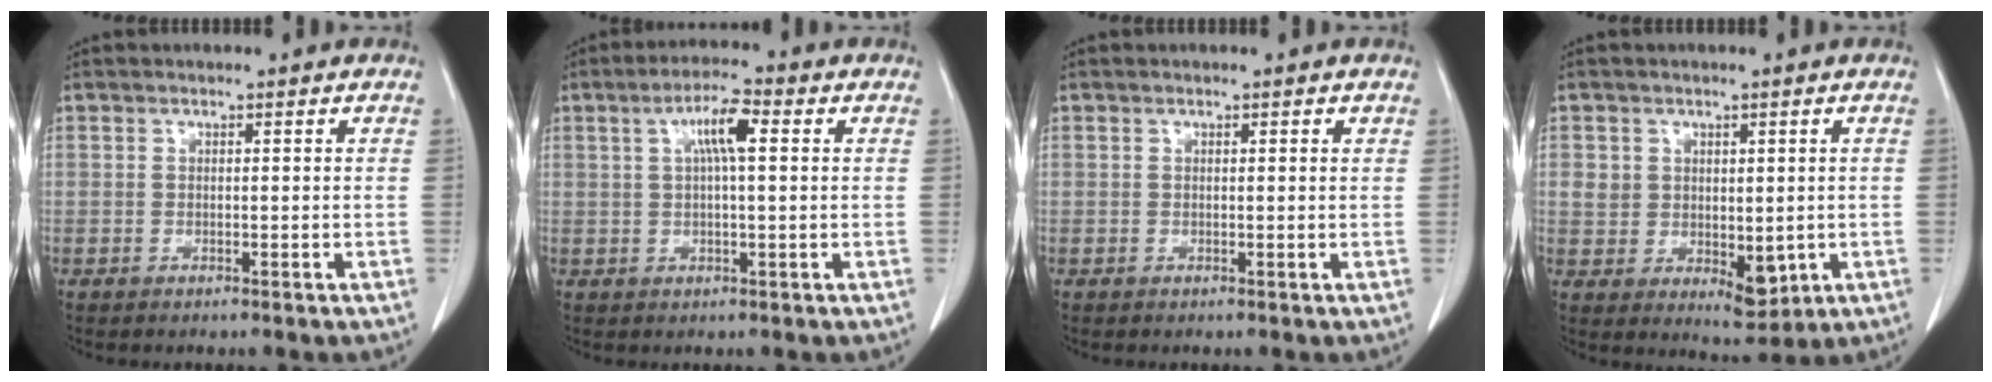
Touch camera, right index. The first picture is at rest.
{"total": 6.3, "force": [1.7, 1.4, 5.9], "torque": [-0.112, 0.016, 0.032]}
{"total": 1.0, "force": [0.4, 0.5, 0.8], "torque": [-0.017, 0.004, 0.007]}
{"total": 8.4, "force": [-0.2, 5.9, 6.0], "torque": [-0.082, 0.002, 0.018]}